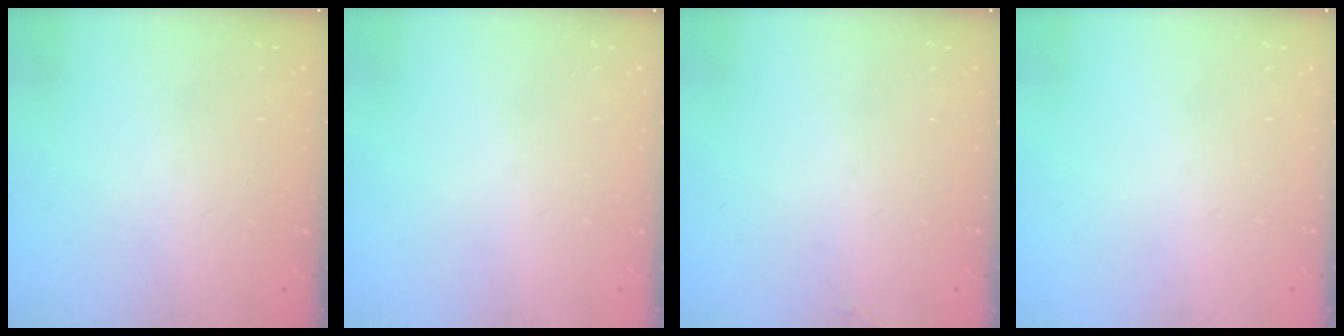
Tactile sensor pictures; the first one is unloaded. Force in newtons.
{"total": 16.0, "press": 1.9, "slide": 15.9}
{"total": 7.0, "press": 4.6, "slide": 5.3}
{"total": 0.0}